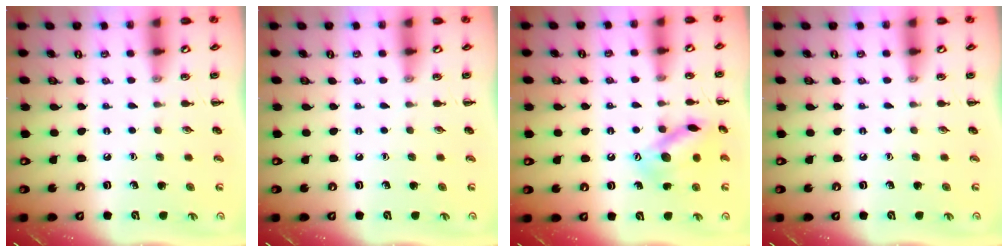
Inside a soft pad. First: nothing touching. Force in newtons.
{"total": 0.0}
{"total": 14.2, "press": 14.2, "slide": 0.6}
{"total": 0.0}